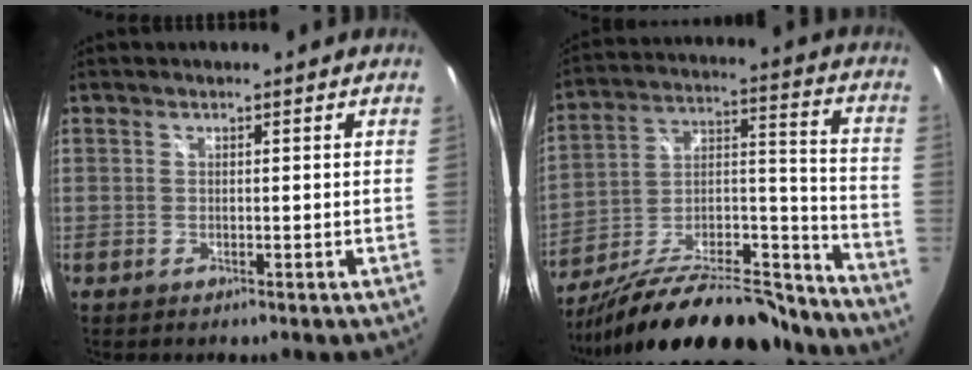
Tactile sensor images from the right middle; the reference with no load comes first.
{"total": 27.5, "force": [-23.0, 7.0, 13.3], "torque": [-0.214, 0.001, -0.347]}